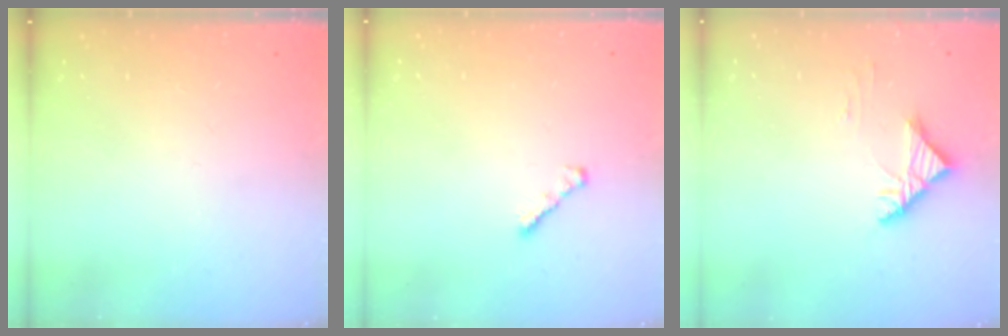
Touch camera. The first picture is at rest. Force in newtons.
{"total": 2.4, "press": 2.3, "slide": 0.6}
{"total": 4.2, "press": 4.0, "slide": 1.1}